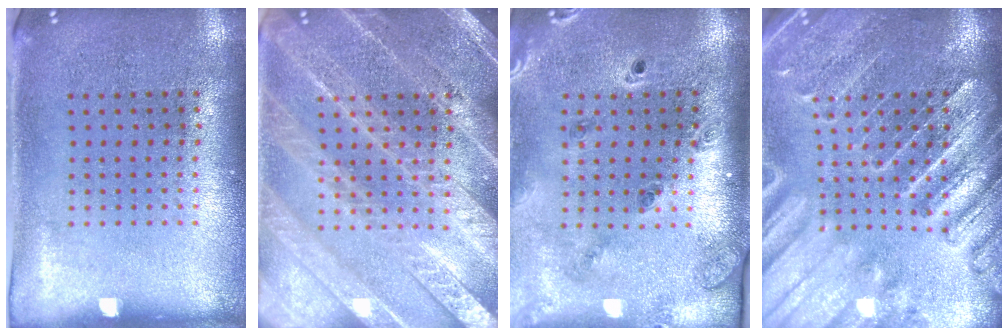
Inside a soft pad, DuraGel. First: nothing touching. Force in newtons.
{"total": 5.4, "press": 5.3, "slide": 0.8}
{"total": 1.4, "press": 1.4, "slide": 0.3}
{"total": 3.6, "press": 3.2, "slide": 1.6}